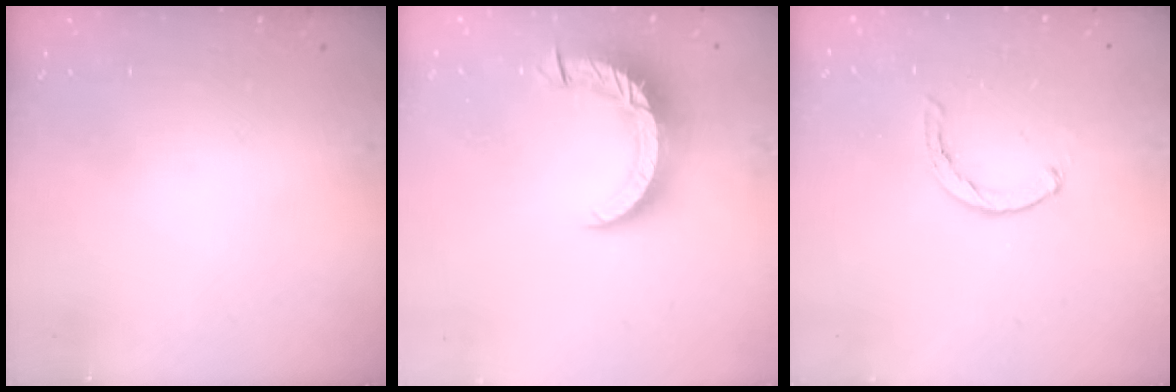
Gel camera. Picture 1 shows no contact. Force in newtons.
{"total": 11.4, "press": 11.3, "slide": 1.1}
{"total": 1.1, "press": 1.1, "slide": 0.2}